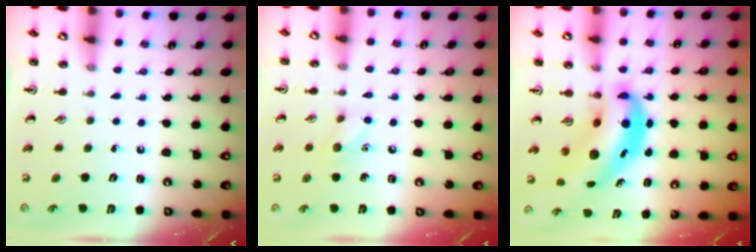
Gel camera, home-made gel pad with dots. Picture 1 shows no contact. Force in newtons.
{"total": 5.8, "press": 5.7, "slide": 1.1}
{"total": 9.6, "press": 9.1, "slide": 2.9}